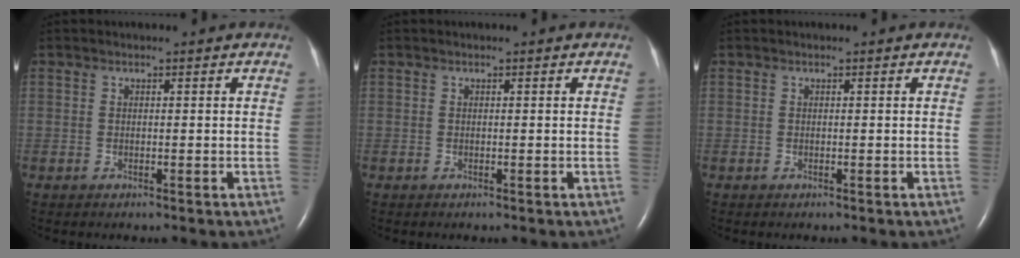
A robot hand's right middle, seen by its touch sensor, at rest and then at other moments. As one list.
[{"total": 0.0}, {"total": 0.0}]